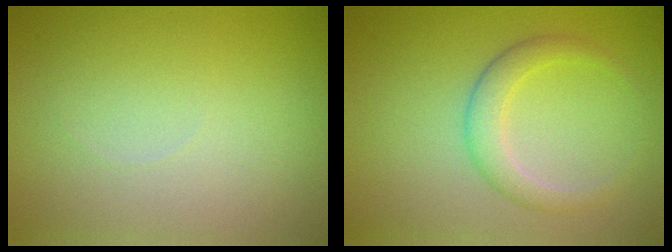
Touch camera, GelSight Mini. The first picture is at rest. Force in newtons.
{"total": 2.6, "press": 2.6, "slide": 0.1}